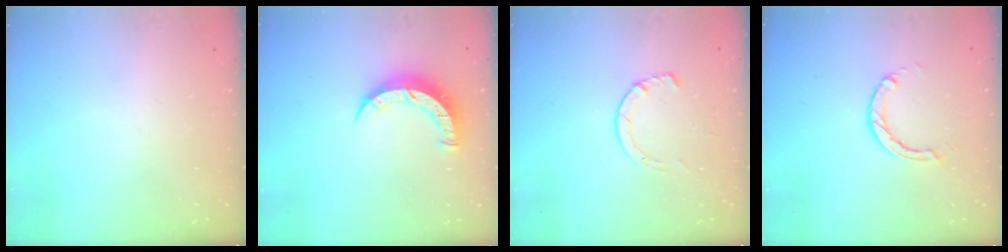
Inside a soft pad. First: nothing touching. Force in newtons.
{"total": 7.0, "press": 7.0, "slide": 0.4}
{"total": 3.6, "press": 3.6, "slide": 0.5}
{"total": 2.9, "press": 2.9, "slide": 0.4}